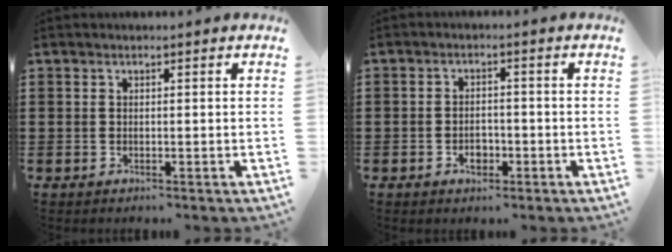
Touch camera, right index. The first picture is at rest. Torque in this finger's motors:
{"motor_torque": [-0.76, 1.37, 0.24, 0.02]}